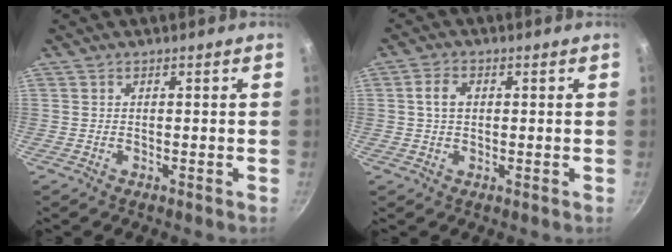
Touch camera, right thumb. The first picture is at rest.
{"total": 3.7, "force": [0.5, 2.6, 2.6], "torque": [-0.042, 0.008, 0.007]}